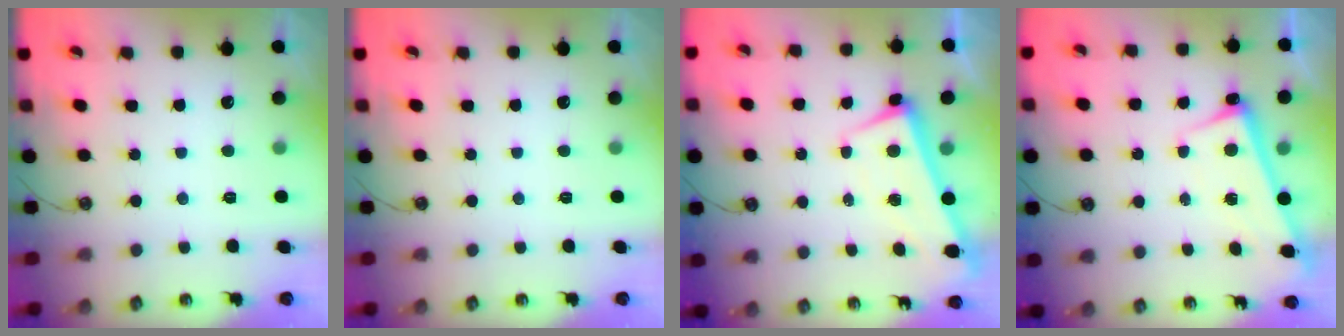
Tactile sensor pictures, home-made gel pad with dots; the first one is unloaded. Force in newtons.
{"total": 0.0}
{"total": 1.5, "press": 0.3, "slide": 1.5}
{"total": 2.8, "press": 2.7, "slide": 0.5}